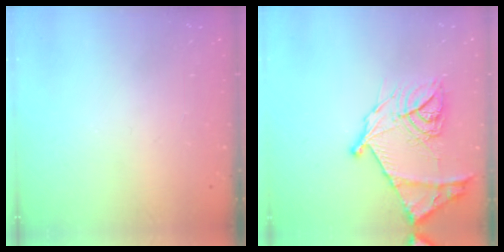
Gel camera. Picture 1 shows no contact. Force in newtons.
{"total": 19.1, "press": 19.0, "slide": 1.8}